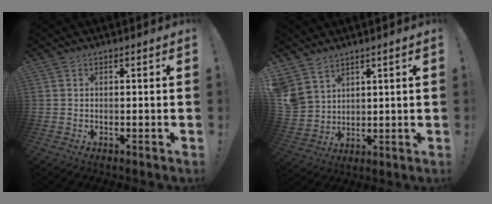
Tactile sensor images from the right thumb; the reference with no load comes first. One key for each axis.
{"total": 6.6, "fx": 4.8, "fy": 4.4, "fz": 1.4, "tx": -0.041, "ty": -0.031, "tz": 0.101}